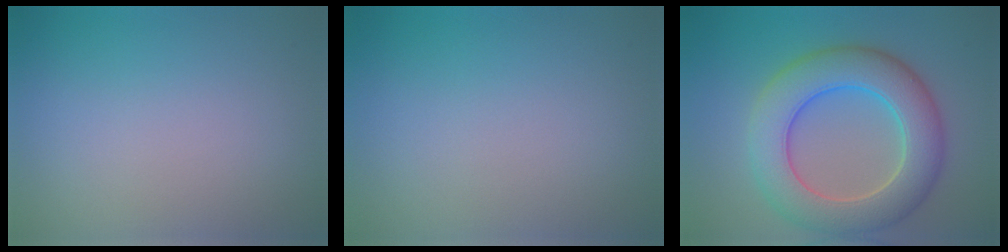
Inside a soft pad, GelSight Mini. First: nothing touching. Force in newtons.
{"total": 0.0}
{"total": 8.4, "press": 8.4, "slide": 0.5}